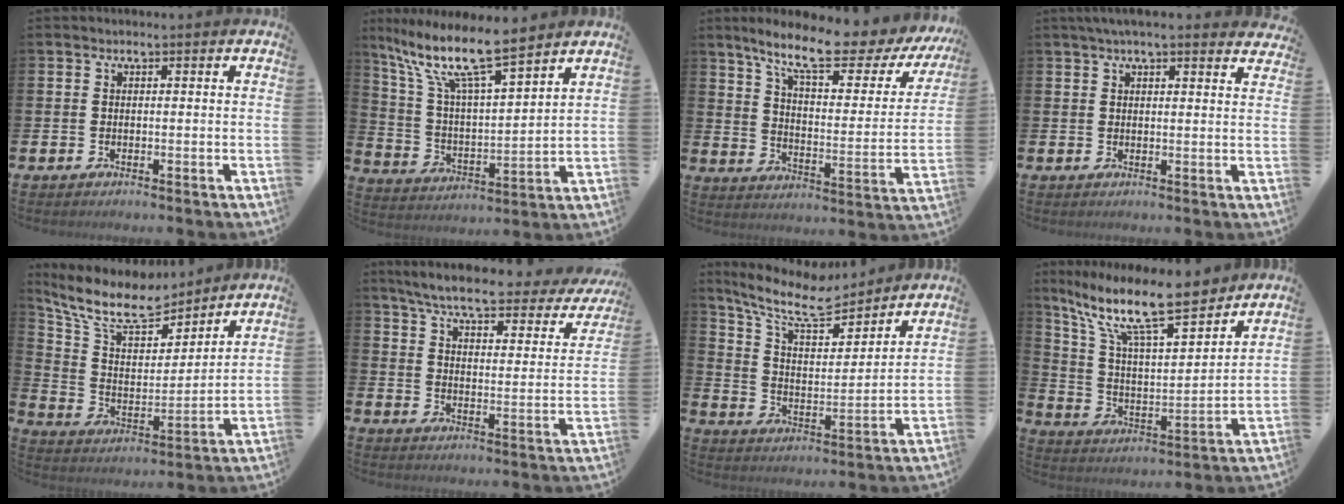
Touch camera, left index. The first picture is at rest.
{"total": 11.6, "force": [9.5, 1.9, 6.4], "torque": [-0.158, -0.051, 0.162]}
{"total": 11.0, "force": [8.8, 2.1, 6.3], "torque": [-0.145, -0.053, 0.144]}
{"total": 3.5, "force": [3.2, 0.2, 1.2], "torque": [-0.029, -0.007, 0.059]}
{"total": 10.3, "force": [9.1, 3.2, 3.6], "torque": [-0.114, -0.061, 0.156]}
{"total": 6.3, "force": [5.3, 1.0, 3.3], "torque": [-0.091, -0.033, 0.083]}
{"total": 10.3, "force": [9.0, 2.8, 4.0], "torque": [-0.116, -0.057, 0.157]}
{"total": 13.7, "force": [10.6, 2.8, 8.1], "torque": [-0.182, -0.058, 0.182]}